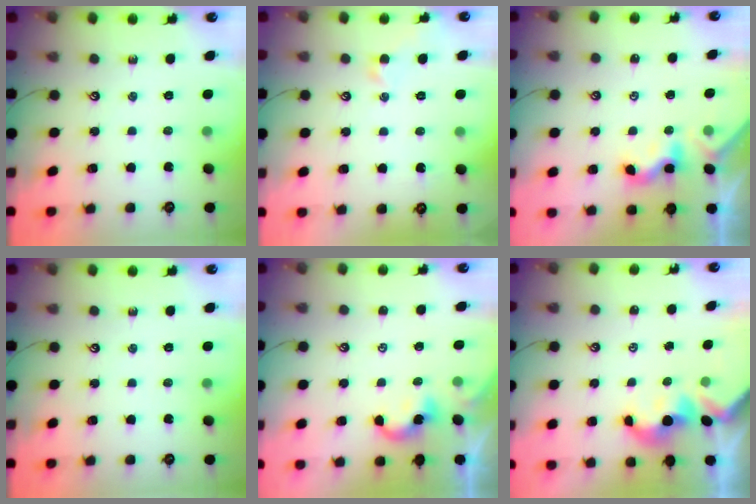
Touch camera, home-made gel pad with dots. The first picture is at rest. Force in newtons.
{"total": 2.7, "press": 2.6, "slide": 0.7}
{"total": 2.3, "press": 2.3, "slide": 0.2}
{"total": 0.0}
{"total": 1.6, "press": 1.5, "slide": 0.2}
{"total": 2.0, "press": 2.0, "slide": 0.2}